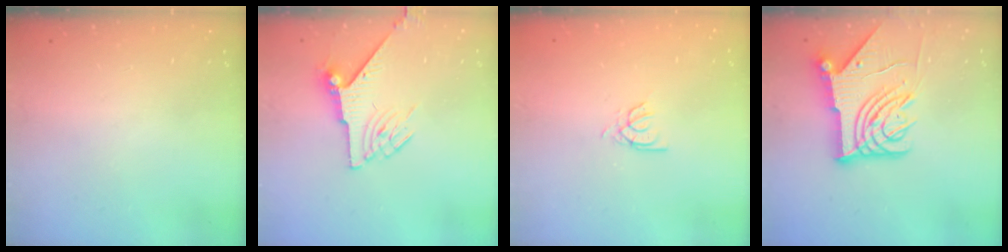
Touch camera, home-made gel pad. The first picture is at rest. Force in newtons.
{"total": 6.8, "press": 6.7, "slide": 0.9}
{"total": 2.7, "press": 2.7, "slide": 0.2}
{"total": 12.0, "press": 11.9, "slide": 1.5}